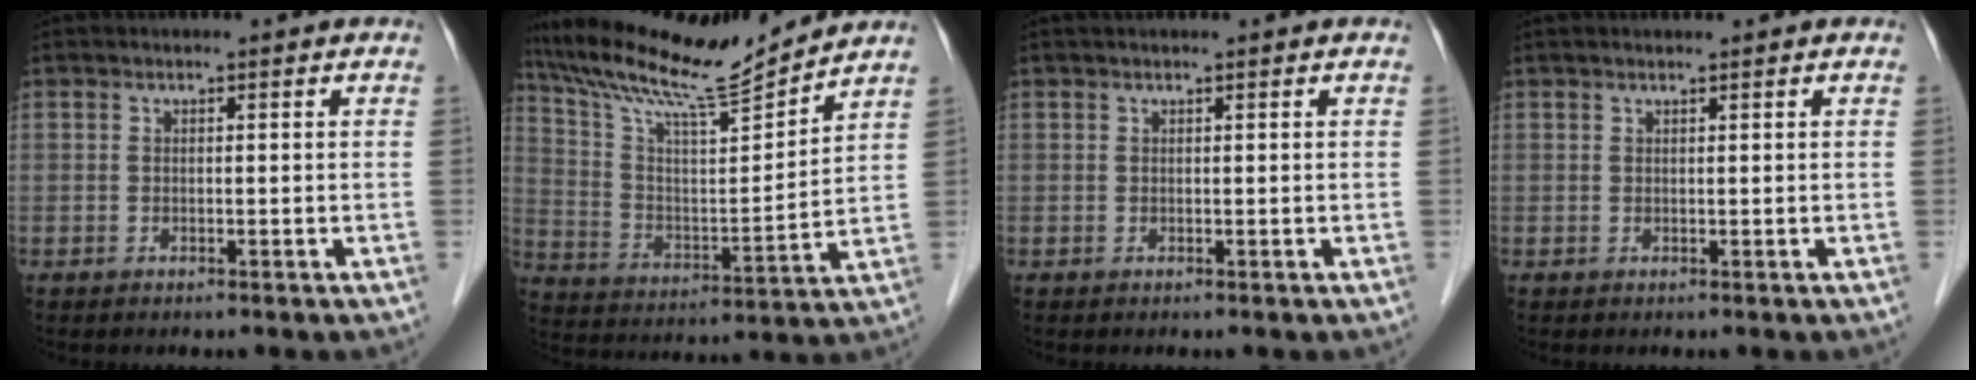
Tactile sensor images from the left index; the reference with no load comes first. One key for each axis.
{"total": 16.2, "fx": 14.9, "fy": -0.1, "fz": 6.3, "tx": -0.128, "ty": 0.000, "tz": 0.262}
{"total": 1.3, "fx": 1.1, "fy": 0.1, "fz": 0.7, "tx": -0.009, "ty": 0.020, "tz": 0.019}
{"total": 1.0, "fx": 0.9, "fy": 0.0, "fz": 0.4, "tx": -0.008, "ty": 0.012, "tz": 0.018}